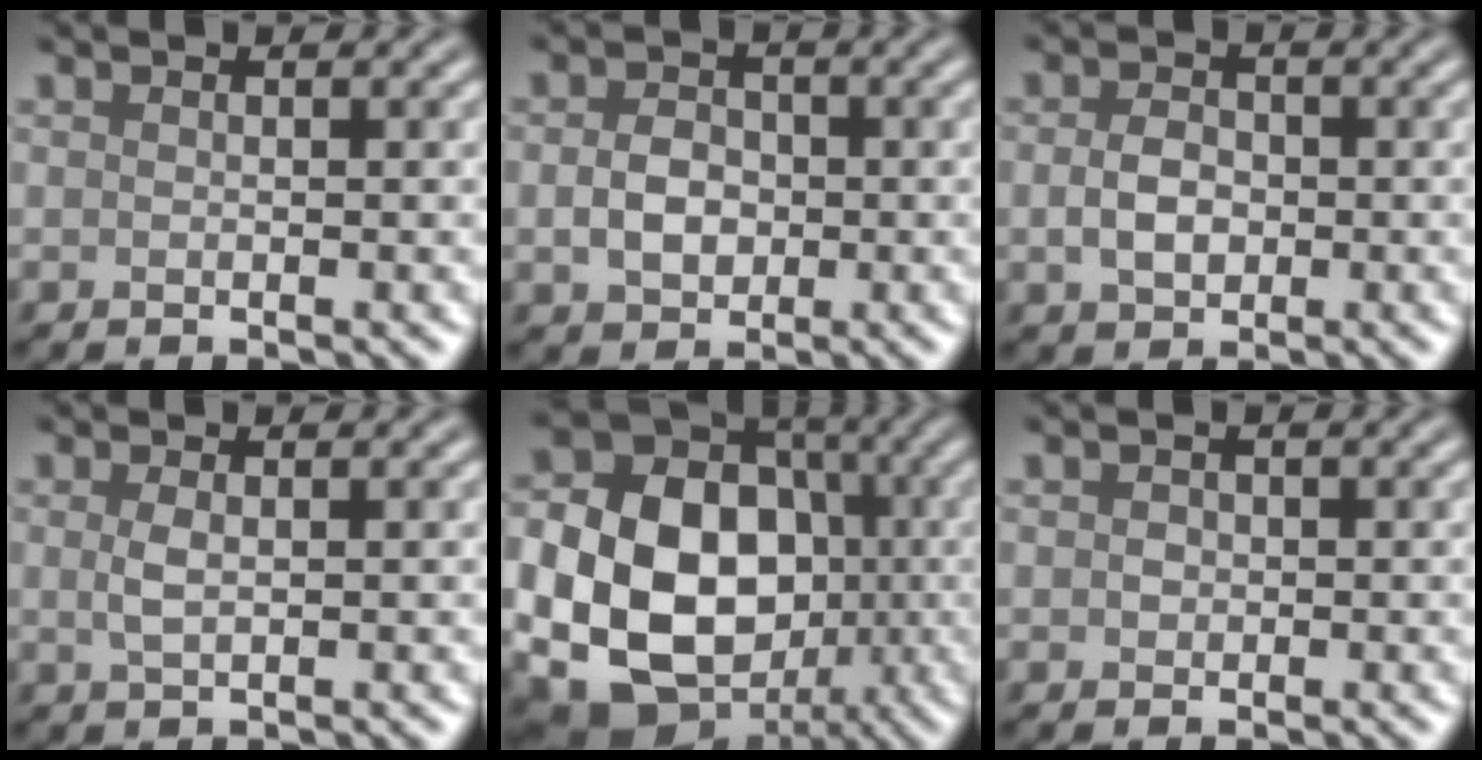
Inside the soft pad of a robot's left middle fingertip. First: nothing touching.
{"total": 3.2, "force": [-0.4, 2.5, 2.0], "torque": [-0.038, 0.001, -0.013]}
{"total": 2.8, "force": [-0.3, 2.1, 1.9], "torque": [-0.038, -0.001, -0.010]}
{"total": 1.4, "force": [0.3, 0.6, 1.3], "torque": [-0.032, -0.001, 0.006]}
{"total": 17.0, "force": [-2.9, 13.4, 10.0], "torque": [-0.188, -0.018, -0.060]}
{"total": 0.9, "force": [0.1, 0.8, 0.3], "torque": [-0.003, 0.000, -0.002]}